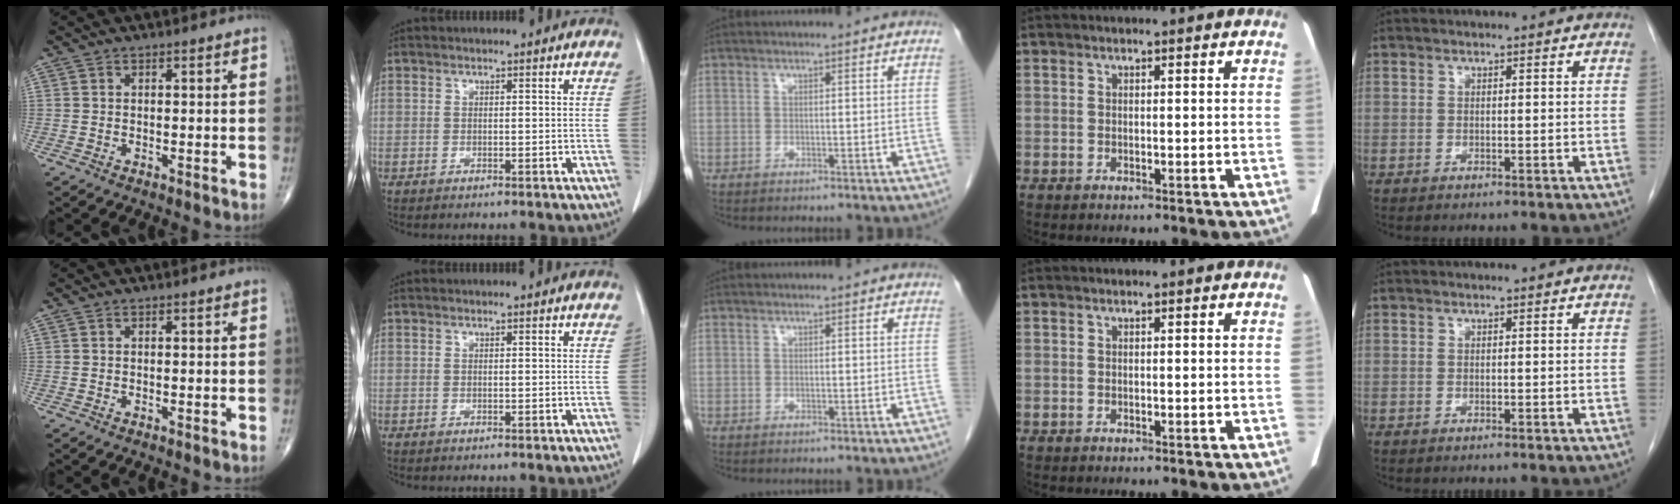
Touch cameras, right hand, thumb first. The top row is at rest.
{}